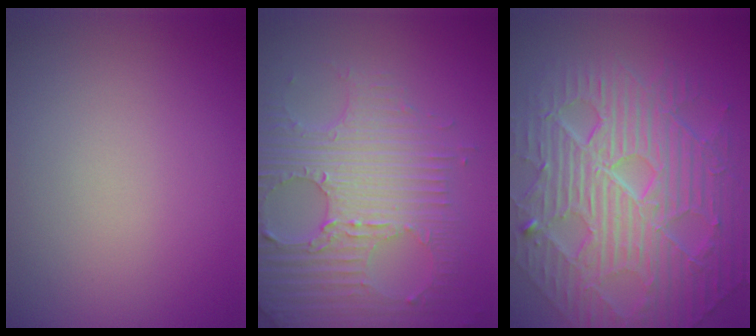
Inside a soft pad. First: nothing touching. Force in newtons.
{"total": 8.0, "press": 5.8, "slide": 5.6}
{"total": 11.4, "press": 7.5, "slide": 8.5}